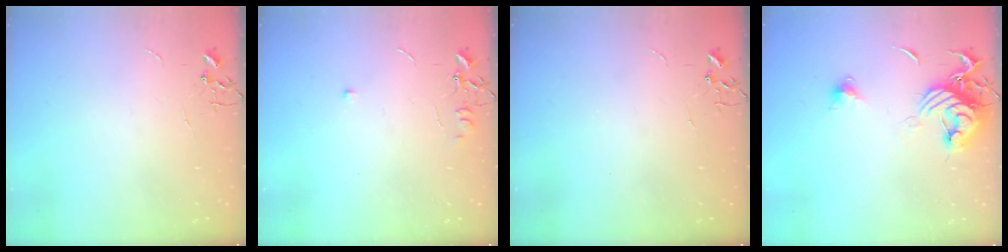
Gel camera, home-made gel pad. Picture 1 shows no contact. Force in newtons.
{"total": 4.5, "press": 4.5, "slide": 0.6}
{"total": 0.0}
{"total": 14.7, "press": 14.6, "slide": 1.2}